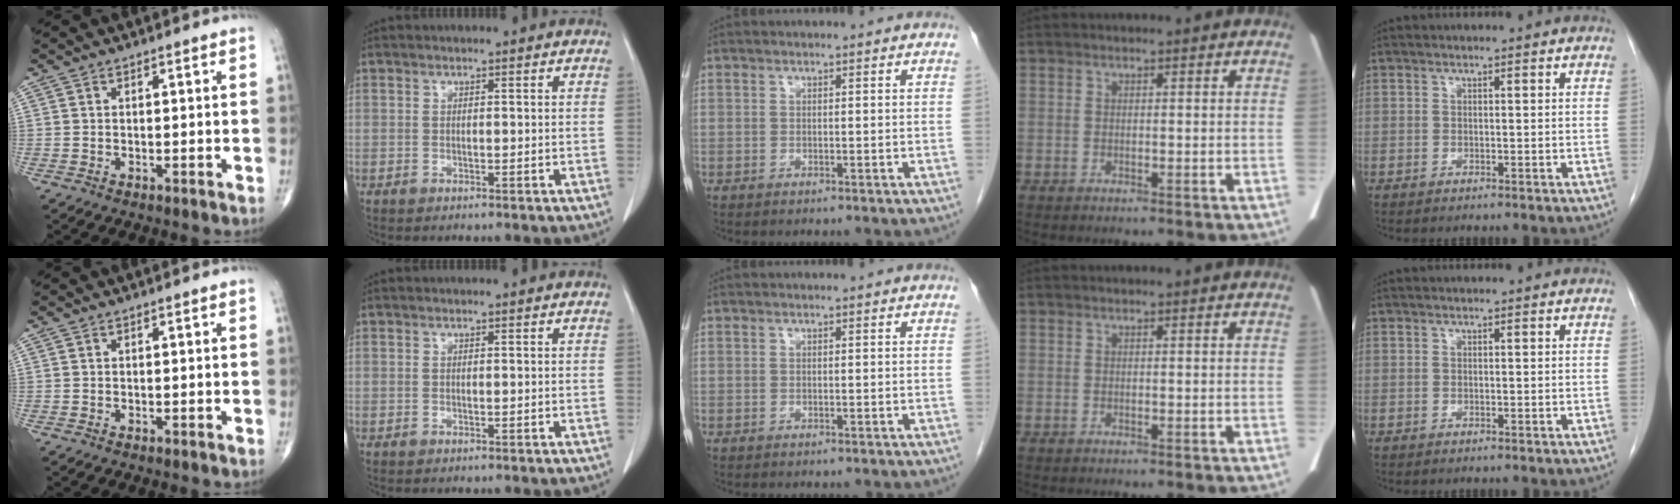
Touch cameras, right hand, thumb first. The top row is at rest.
{}